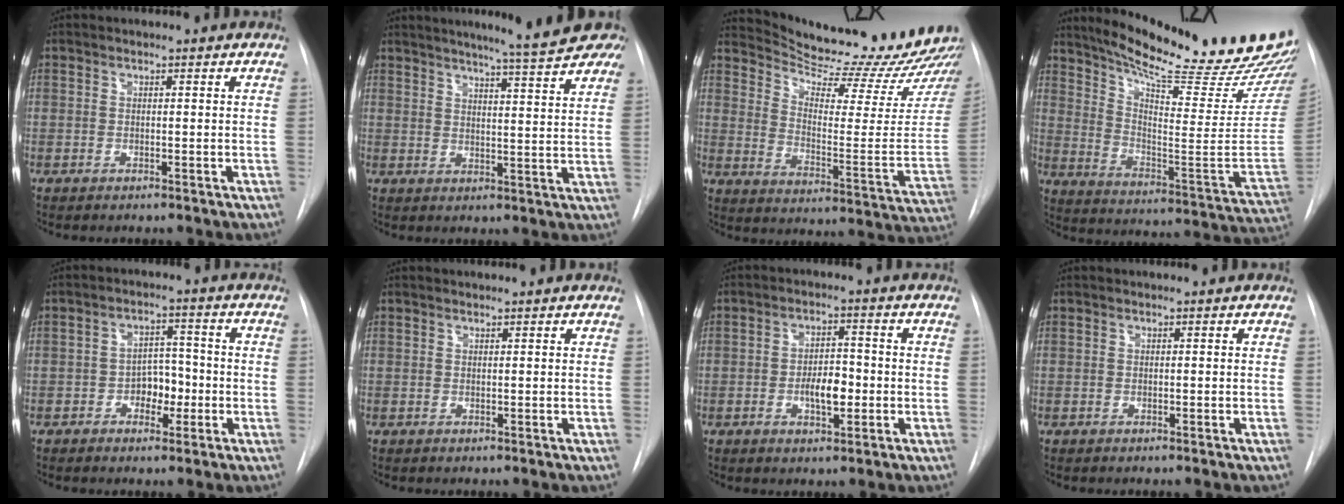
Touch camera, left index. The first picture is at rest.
{"total": 18.1, "force": [15.0, 1.1, 10.0], "torque": [-0.142, -0.011, 0.177]}
{"total": 23.3, "force": [22.3, 1.5, 6.7], "torque": [-0.101, -0.105, 0.296]}
{"total": 29.4, "force": [25.2, 2.6, 14.9], "torque": [-0.232, -0.107, 0.336]}
{"total": 4.7, "force": [-1.5, 3.1, 3.2], "torque": [-0.042, 0.012, -0.025]}
{"total": 0.9, "force": [0.9, 0.0, 0.2], "torque": [-0.007, 0.011, 0.016]}
{"total": 5.0, "force": [-1.2, 2.1, 4.4], "torque": [-0.072, 0.005, -0.018]}
{"total": 0.0}